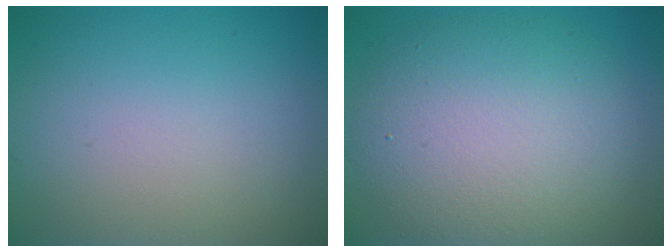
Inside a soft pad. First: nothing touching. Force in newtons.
{"total": 8.9, "press": 8.9, "slide": 0.3}